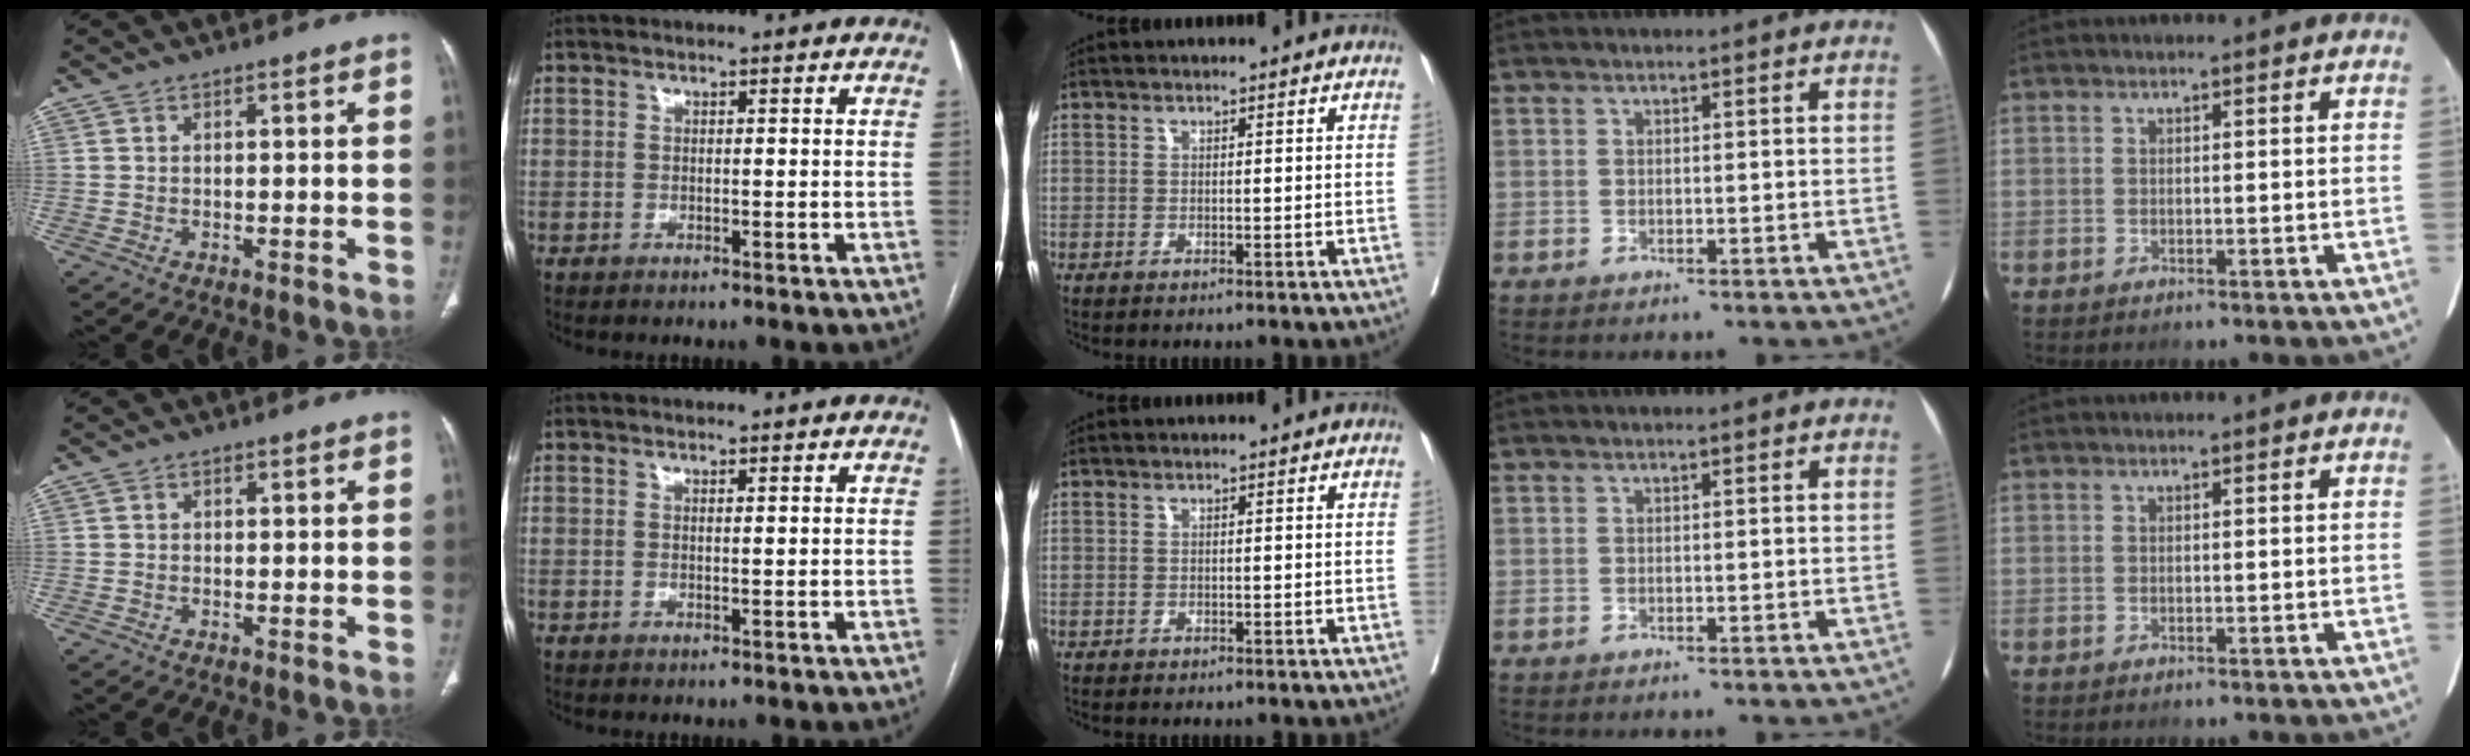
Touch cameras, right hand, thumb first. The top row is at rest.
{"index": {"total": 0.5, "force": [0.3, -0.1, 0.5], "torque": [-0.008, -0.001, 0.005]}}